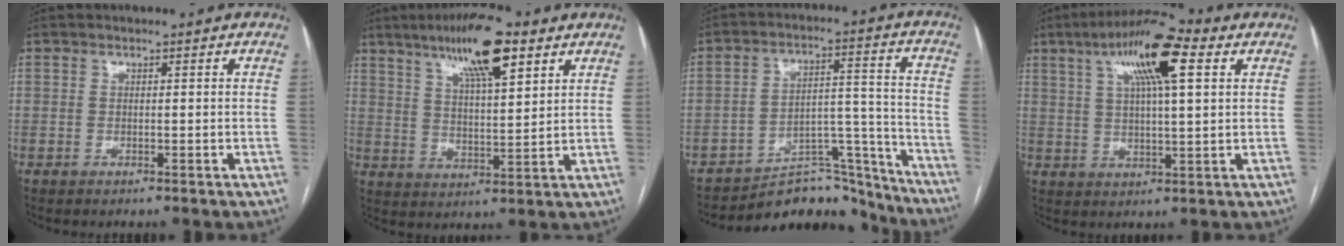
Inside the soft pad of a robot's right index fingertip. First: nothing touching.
{"total": 12.5, "force": [7.6, 2.4, 9.6], "torque": [-0.169, 0.011, 0.129]}
{"total": 13.5, "force": [-13.0, 3.8, 0.9], "torque": [0.014, 0.069, -0.191]}
{"total": 13.0, "force": [5.8, 2.3, 11.5], "torque": [-0.203, 0.027, 0.093]}